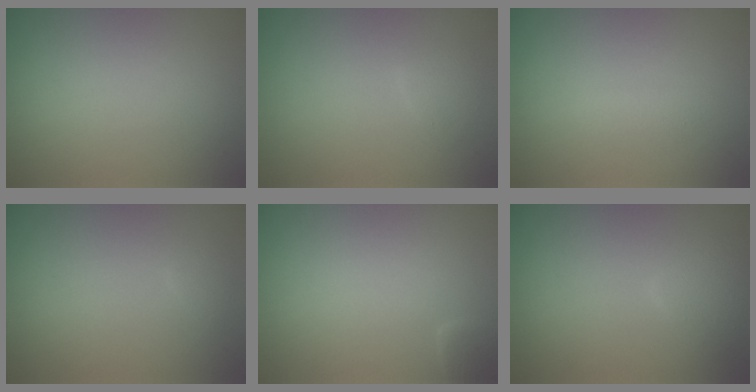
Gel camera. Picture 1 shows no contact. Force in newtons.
{"total": 1.0, "press": 1.0, "slide": 0.1}
{"total": 1.0, "press": 1.0, "slide": 0.1}
{"total": 0.6, "press": 0.6, "slide": 0.0}
{"total": 1.0, "press": 1.0, "slide": 0.1}
{"total": 1.9, "press": 1.9, "slide": 0.2}